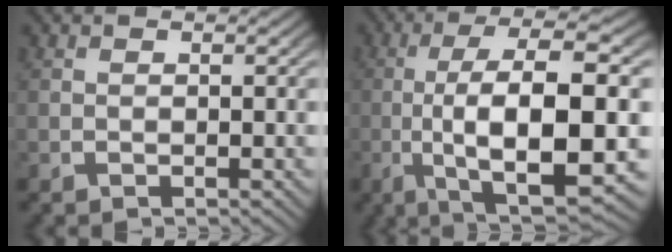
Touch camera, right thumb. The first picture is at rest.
{"total": 12.4, "force": [-1.4, 5.1, 11.3], "torque": [-0.216, -0.034, -0.003]}